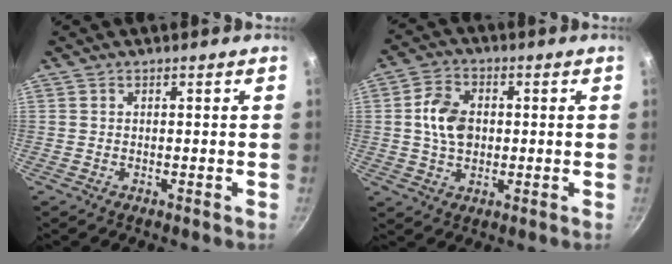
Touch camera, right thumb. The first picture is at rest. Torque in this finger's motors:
{"motor_torque": [-0.08, 0.45, 0.27, 0.46, 0.13]}